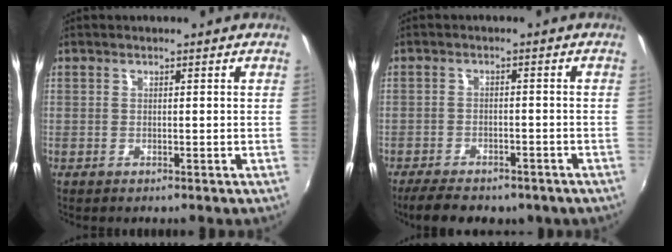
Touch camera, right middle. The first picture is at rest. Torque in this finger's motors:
{"motor_torque": [1.00, -1.03, 0.13, 0.03]}